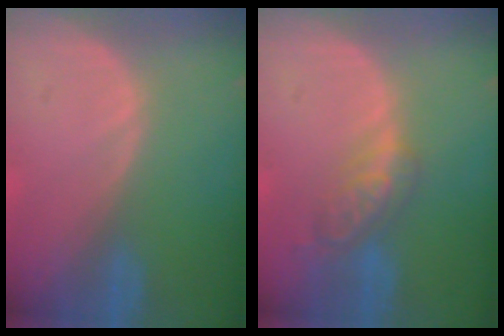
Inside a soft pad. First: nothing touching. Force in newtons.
{"total": 5.7, "press": 5.0, "slide": 2.7}